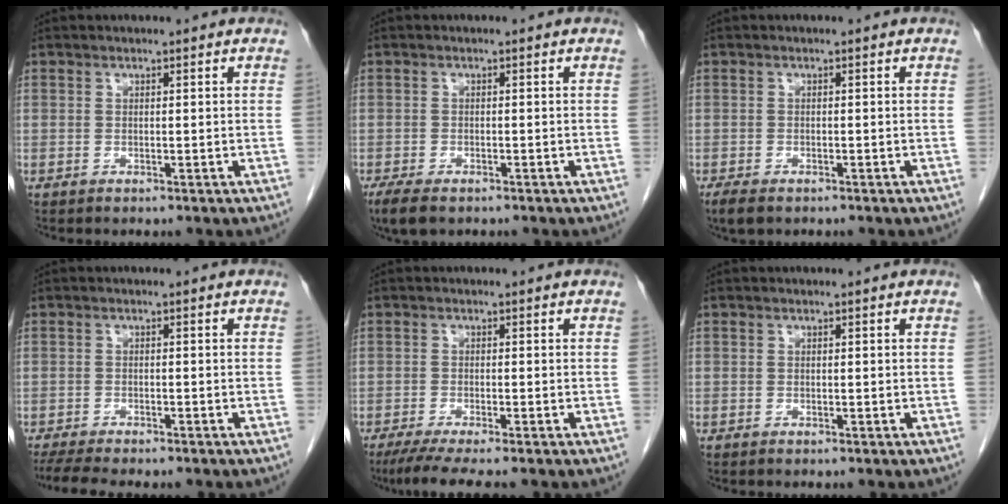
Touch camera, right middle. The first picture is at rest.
{"total": 4.5, "force": [-3.2, 1.7, 2.6], "torque": [-0.052, -0.012, -0.050]}
{"total": 2.9, "force": [-2.1, 1.2, 1.6], "torque": [-0.032, -0.006, -0.031]}
{"total": 8.3, "force": [-7.1, 1.5, 4.1], "torque": [-0.065, -0.007, -0.106]}
{"total": 7.0, "force": [-5.7, 0.1, 4.0], "torque": [-0.058, -0.017, -0.092]}
{"total": 0.0}